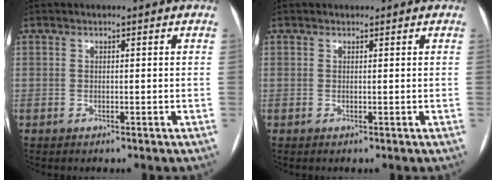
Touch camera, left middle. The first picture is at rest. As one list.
[{"total": 0.6, "force": [0.5, 0.3, 0.0], "torque": [-0.007, 0.003, 0.008]}]